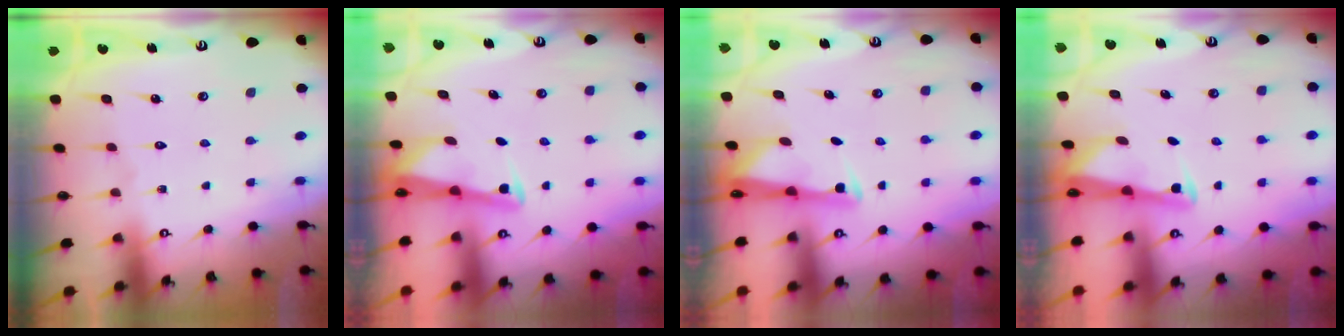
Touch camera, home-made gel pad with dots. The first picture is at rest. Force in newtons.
{"total": 2.9, "press": 2.9, "slide": 0.1}
{"total": 2.8, "press": 2.7, "slide": 0.4}
{"total": 2.7, "press": 2.7, "slide": 0.3}